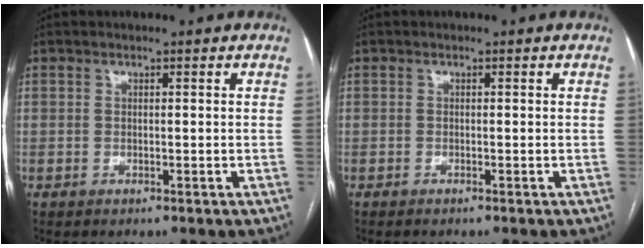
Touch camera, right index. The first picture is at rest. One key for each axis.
{"total": 0.6, "fx": -0.5, "fy": 0.0, "fz": 0.3, "tx": -0.007, "ty": -0.001, "tz": -0.010}